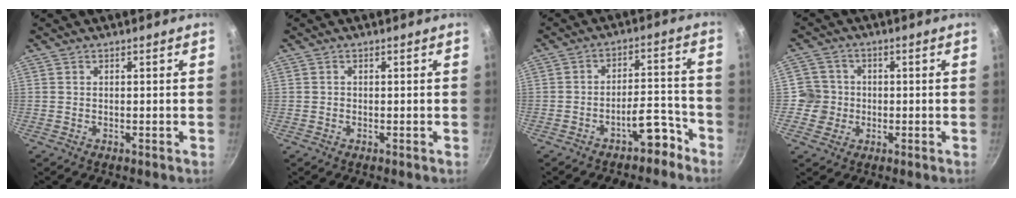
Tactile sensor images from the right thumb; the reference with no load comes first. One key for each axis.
{"total": 0.0}
{"total": 6.5, "fx": -4.5, "fy": 2.8, "fz": 3.7, "tx": -0.040, "ty": 0.059, "tz": -0.072}
{"total": 5.4, "fx": -0.7, "fy": 5.3, "fz": 0.2, "tx": 0.029, "ty": 0.013, "tz": -0.019}